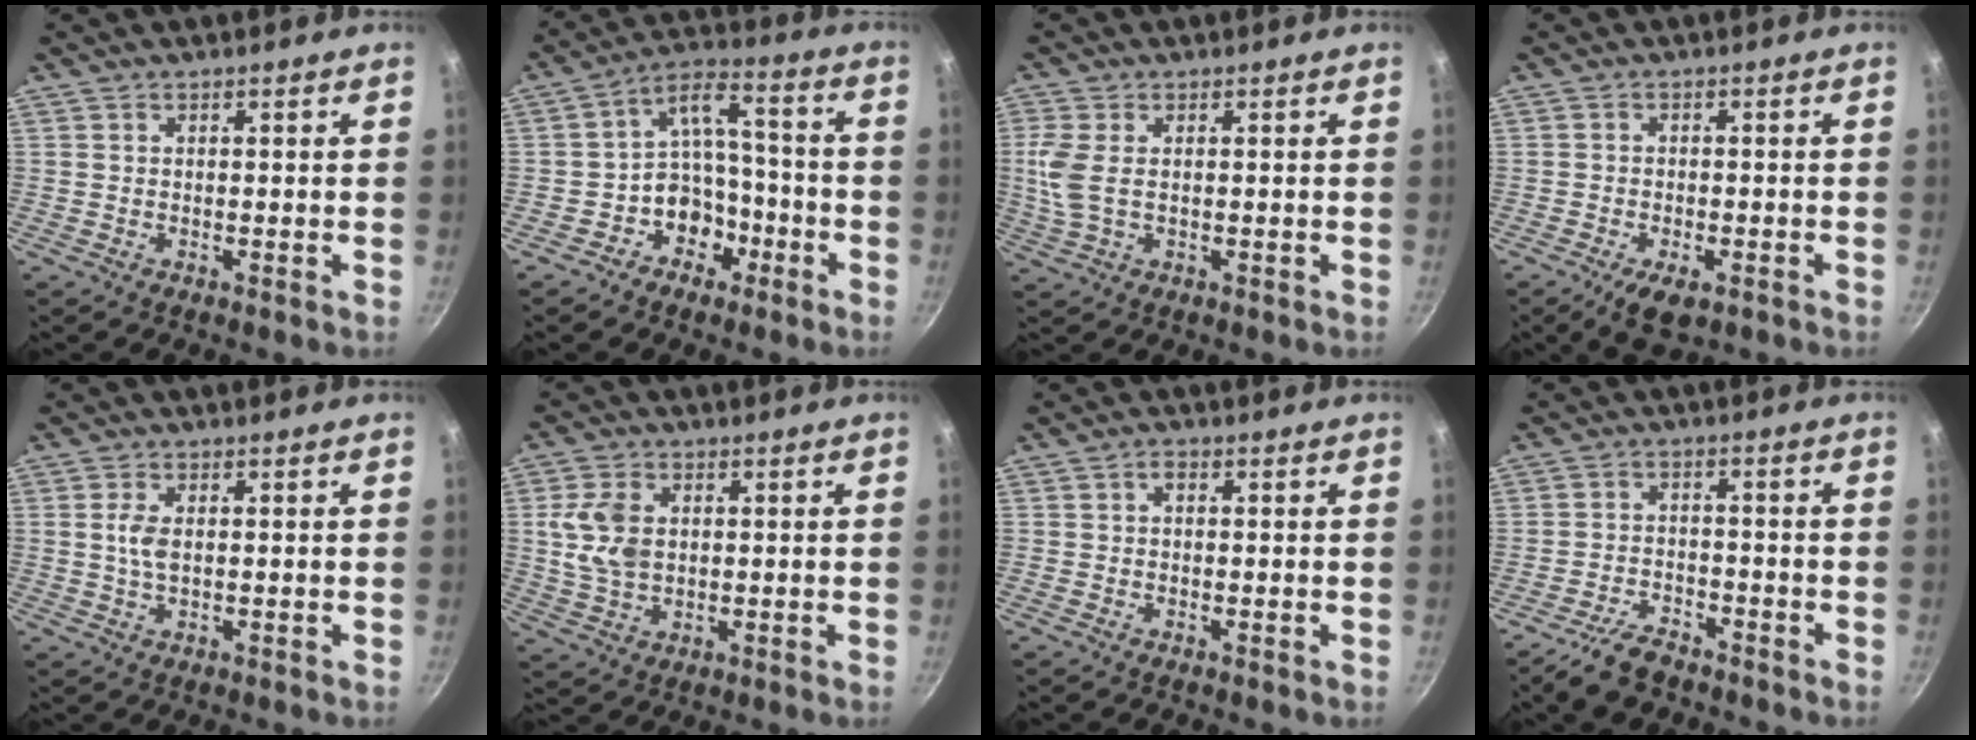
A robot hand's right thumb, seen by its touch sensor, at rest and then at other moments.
{"total": 9.5, "force": [-4.4, 7.2, 4.5], "torque": [-0.034, 0.067, -0.070]}
{"total": 6.0, "force": [0.4, 3.2, 5.0], "torque": [-0.116, 0.000, 0.010]}
{"total": 5.9, "force": [-3.0, 2.8, 4.2], "torque": [-0.067, 0.007, -0.046]}
{"total": 3.4, "force": [0.4, 1.8, 2.9], "torque": [-0.059, 0.002, 0.007]}
{"total": 8.4, "force": [1.2, 5.8, 5.9], "torque": [-0.107, -0.003, 0.022]}
{"total": 1.5, "force": [0.2, 1.1, 1.0], "torque": [-0.016, 0.005, -0.001]}
{"total": 6.5, "force": [-5.1, 2.8, 3.0], "torque": [-0.058, 0.036, -0.092]}